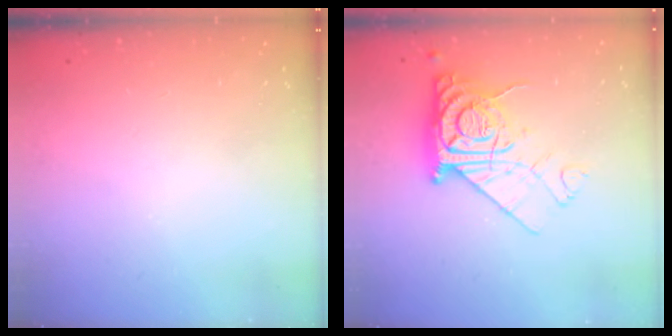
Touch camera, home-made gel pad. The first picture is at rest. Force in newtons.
{"total": 13.8, "press": 13.7, "slide": 1.3}